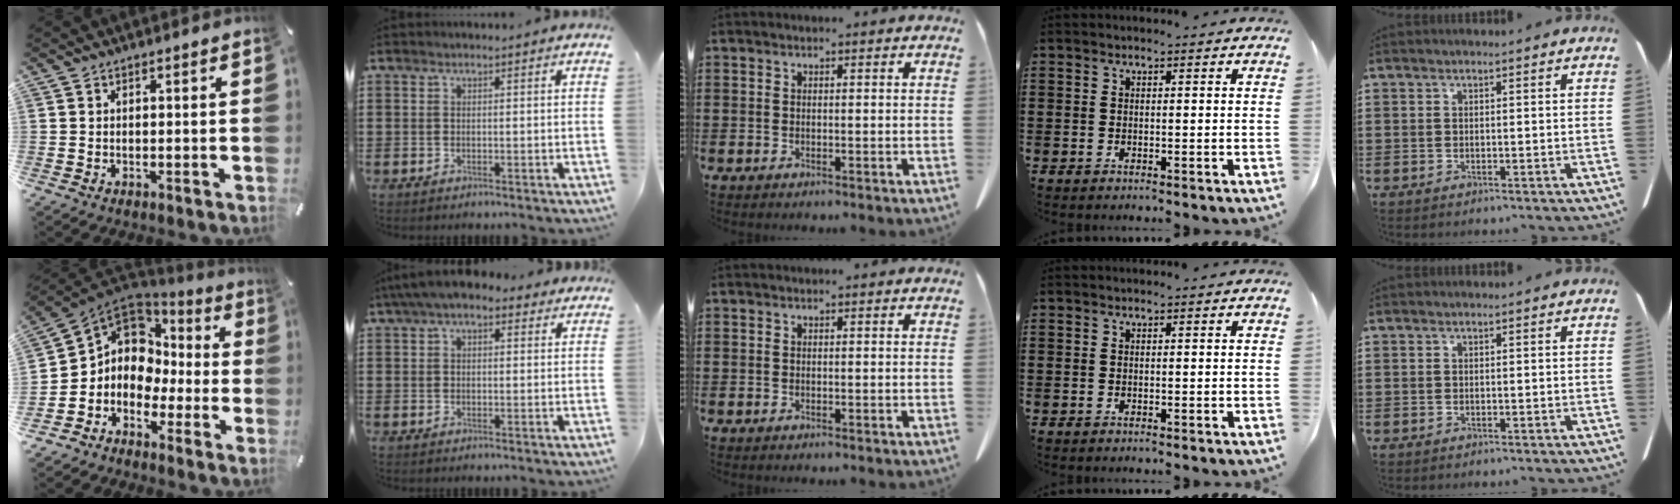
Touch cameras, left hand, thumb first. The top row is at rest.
{"thumb": {"total": 7.8, "force": [-0.3, 7.6, 1.7], "torque": [-0.063, -0.011, -0.001]}, "index": {"total": 4.9, "force": [3.4, 2.2, 2.8], "torque": [-0.068, 0.006, 0.061]}}